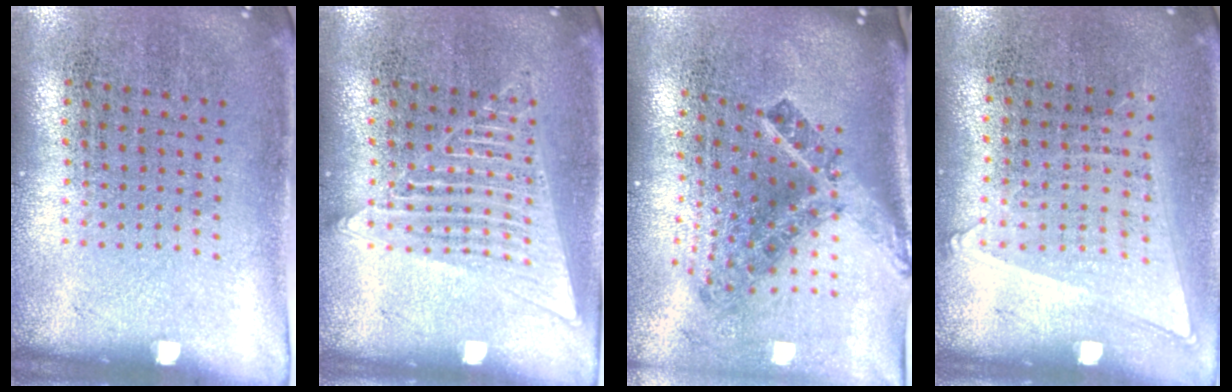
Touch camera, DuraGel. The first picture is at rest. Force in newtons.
{"total": 2.4, "press": 2.4, "slide": 0.3}
{"total": 2.7, "press": 1.6, "slide": 2.1}
{"total": 1.1, "press": 1.0, "slide": 0.5}